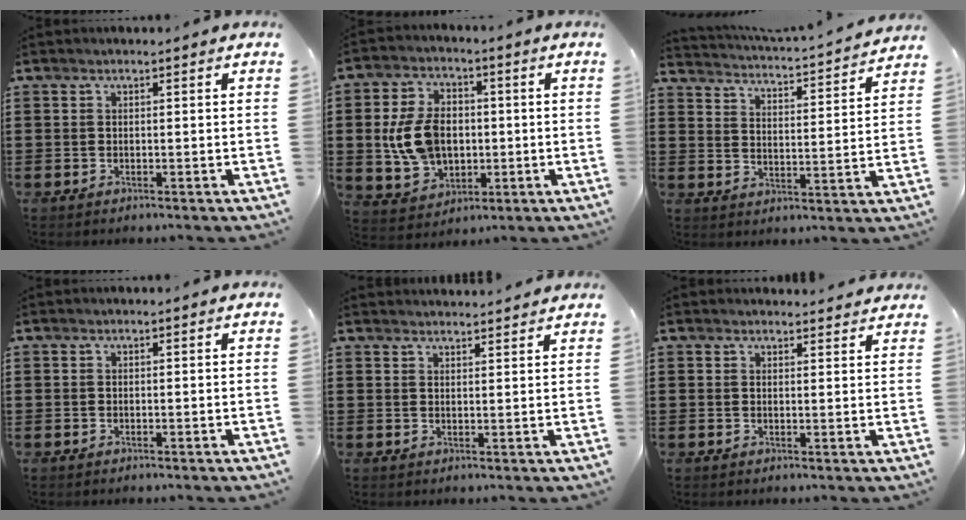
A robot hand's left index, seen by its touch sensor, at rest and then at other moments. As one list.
[{"total": 9.7, "force": [0.0, 7.1, 6.7], "torque": [-0.165, 0.012, -0.002]}, {"total": 2.9, "force": [2.8, -0.6, 0.4], "torque": [-0.028, -0.035, 0.038]}, {"total": 0.0}, {"total": 2.2, "force": [2.2, -0.2, 0.0], "torque": [-0.006, -0.006, 0.043]}, {"total": 2.0, "force": [1.9, 0.2, 0.2], "torque": [0.000, -0.004, 0.036]}]